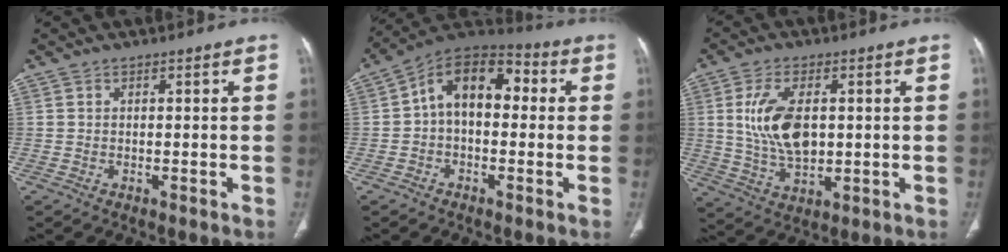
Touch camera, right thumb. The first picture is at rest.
{"total": 12.8, "force": [1.0, 8.0, 9.9], "torque": [-0.126, 0.041, 0.001]}
{"total": 11.5, "force": [1.5, 6.4, 9.5], "torque": [-0.180, -0.008, 0.037]}